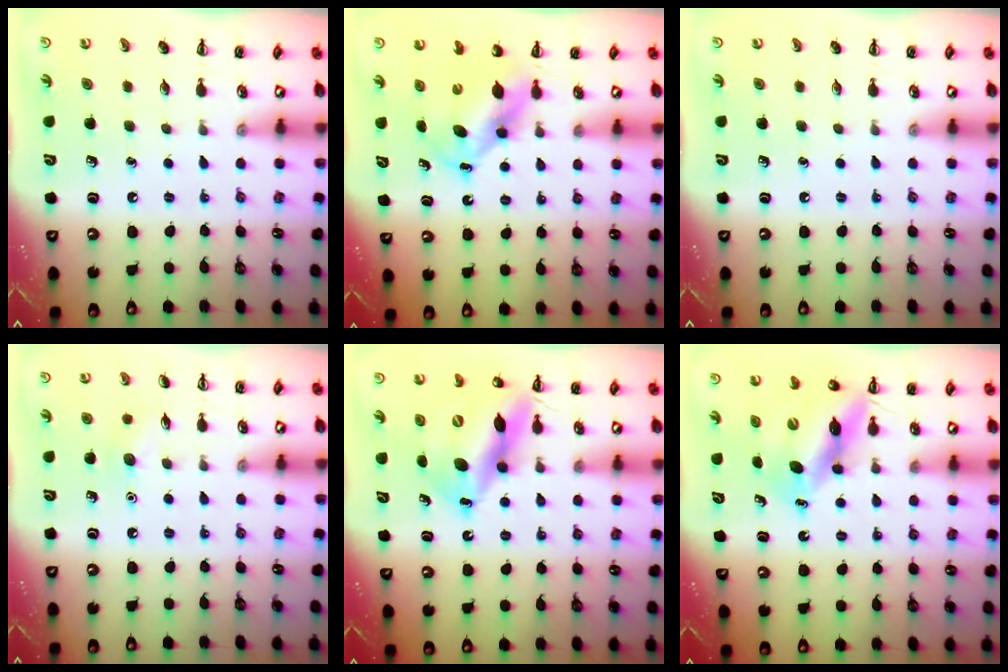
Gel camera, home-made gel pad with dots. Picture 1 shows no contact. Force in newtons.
{"total": 5.7, "press": 5.6, "slide": 1.1}
{"total": 0.0}
{"total": 5.6, "press": 5.4, "slide": 1.5}
{"total": 14.6, "press": 14.0, "slide": 4.1}
{"total": 10.4, "press": 10.0, "slide": 2.7}